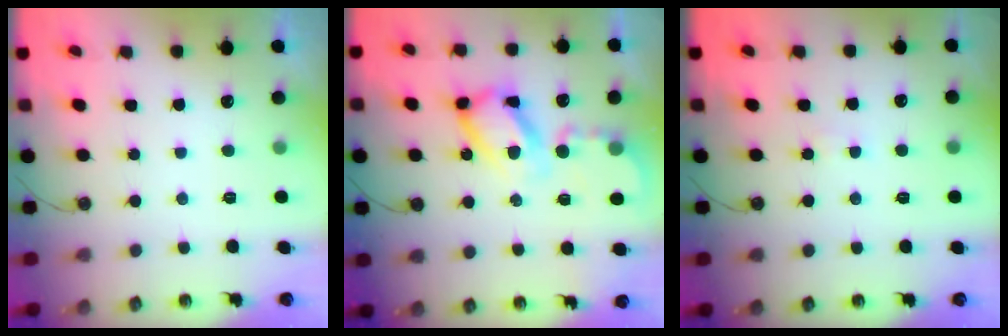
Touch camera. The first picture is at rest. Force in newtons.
{"total": 13.9, "press": 13.8, "slide": 1.3}
{"total": 1.9, "press": 1.9, "slide": 0.2}